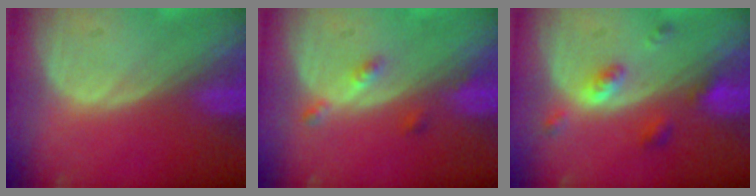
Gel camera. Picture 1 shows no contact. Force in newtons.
{"total": 2.7, "press": 2.3, "slide": 1.5}
{"total": 4.3, "press": 4.0, "slide": 1.6}